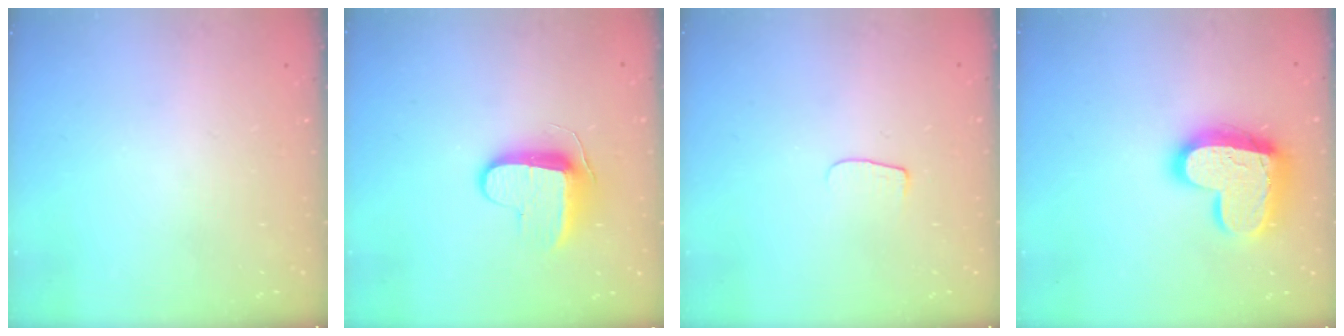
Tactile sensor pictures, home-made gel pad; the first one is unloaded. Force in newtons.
{"total": 9.2, "press": 9.2, "slide": 0.9}
{"total": 4.5, "press": 4.4, "slide": 0.6}
{"total": 17.7, "press": 17.7, "slide": 1.0}